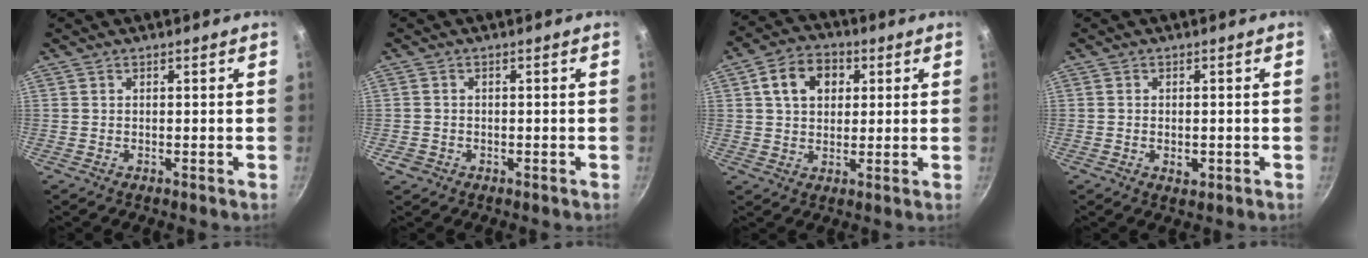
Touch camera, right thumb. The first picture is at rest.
{"total": 2.2, "force": [-0.9, 1.8, 0.9], "torque": [-0.015, 0.004, -0.013]}
{"total": 9.4, "force": [2.8, 7.0, 5.6], "torque": [-0.071, 0.009, 0.036]}
{"total": 2.4, "force": [-0.6, 1.5, 1.7], "torque": [-0.026, -0.004, -0.008]}